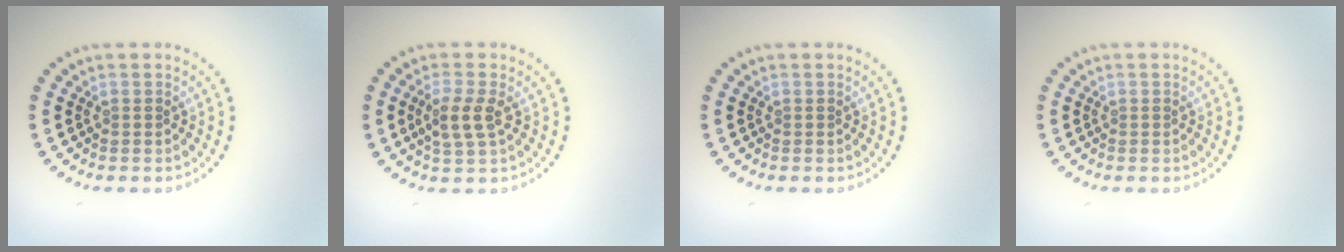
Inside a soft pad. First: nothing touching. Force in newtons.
{"total": 2.7, "press": 2.6, "slide": 0.7}
{"total": 0.0}
{"total": 0.0}